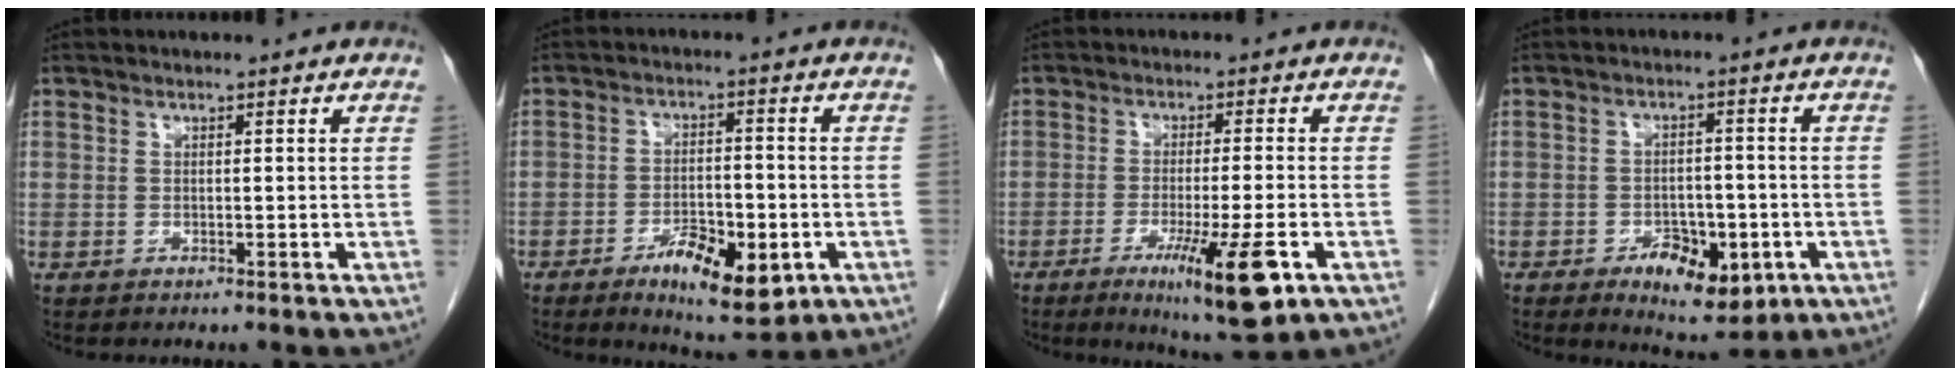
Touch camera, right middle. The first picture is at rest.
{"total": 9.8, "force": [-4.2, 3.4, 8.2], "torque": [-0.131, -0.009, -0.058]}
{"total": 10.7, "force": [-4.8, 0.7, 9.5], "torque": [-0.154, -0.029, -0.069]}
{"total": 8.2, "force": [-3.5, 4.1, 6.2], "torque": [-0.090, -0.002, -0.041]}